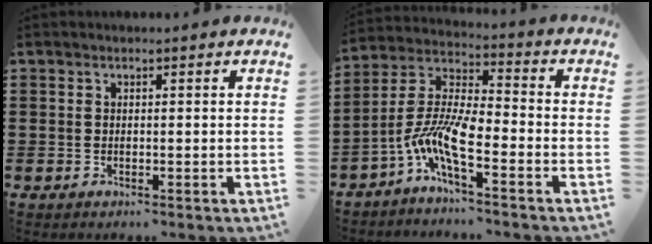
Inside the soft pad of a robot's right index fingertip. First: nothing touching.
{"total": 9.1, "force": [-4.3, 2.6, 7.6], "torque": [-0.184, -0.009, -0.091]}